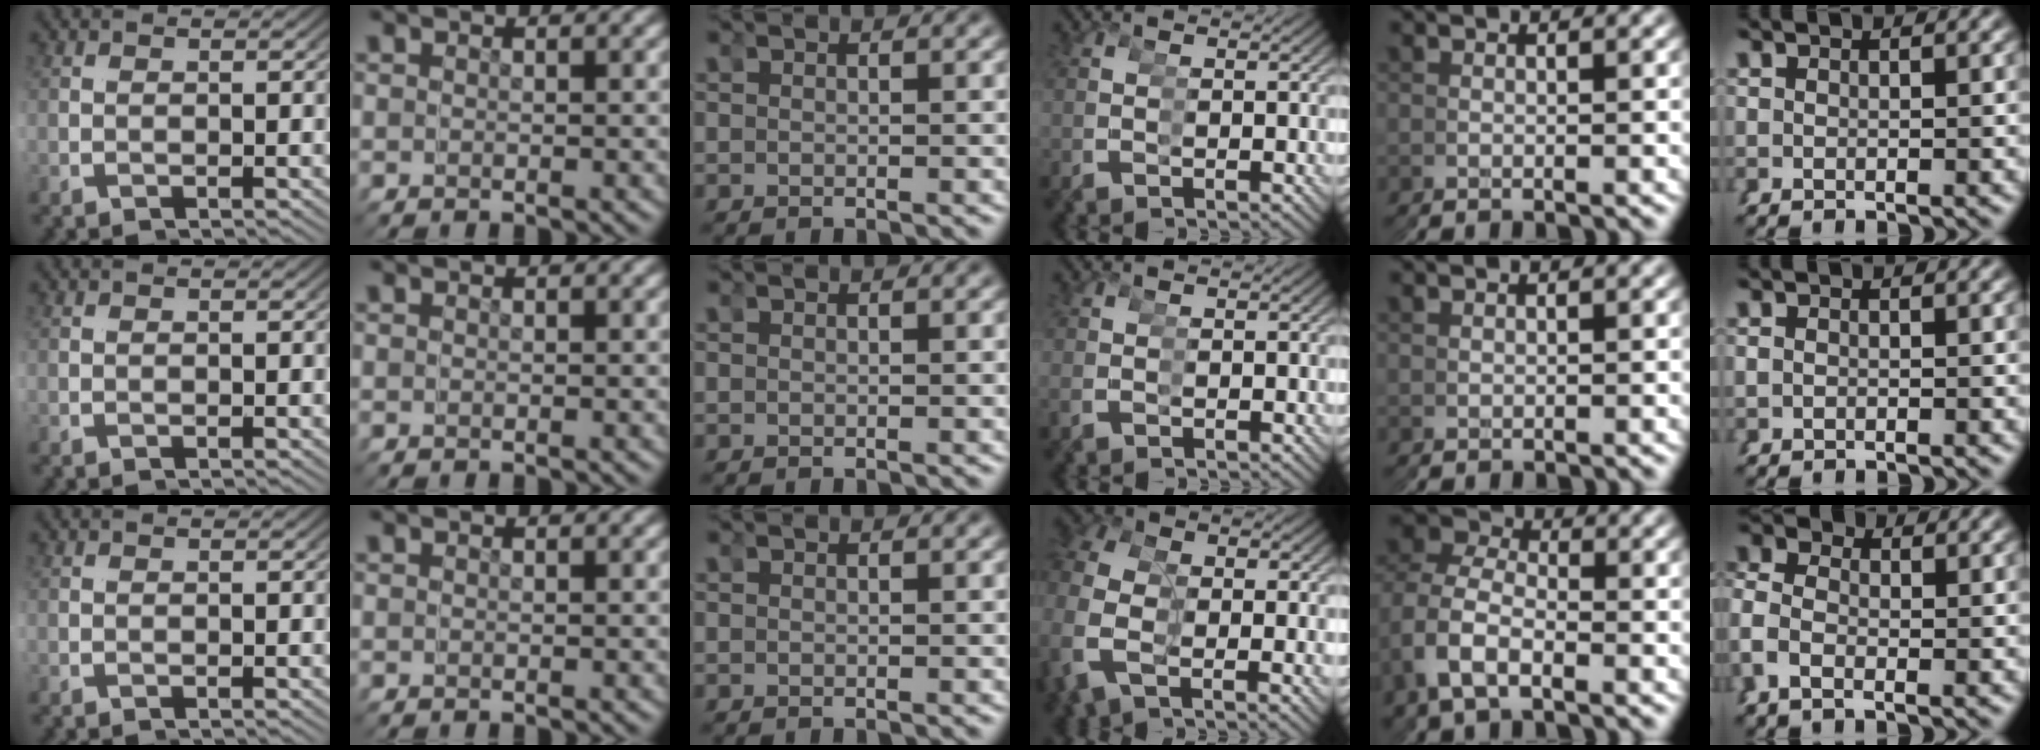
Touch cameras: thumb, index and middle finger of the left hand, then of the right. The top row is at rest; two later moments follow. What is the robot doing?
{"motion": "grasp_and_lifting", "object": "hoodie"}